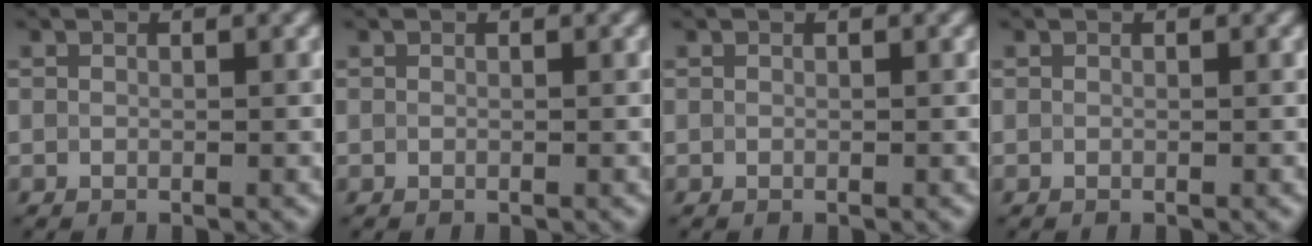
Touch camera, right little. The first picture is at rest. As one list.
[{"total": 0.0}, {"total": 0.0}, {"total": 0.0}]